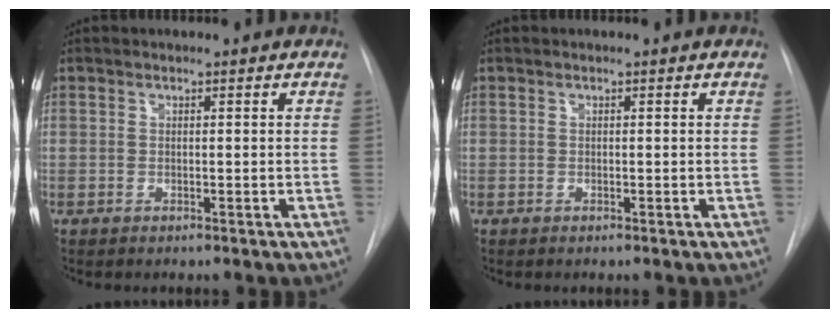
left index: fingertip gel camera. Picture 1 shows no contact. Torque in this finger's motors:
{"motor_torque": [-0.24, 0.07, -0.01, 0.00]}